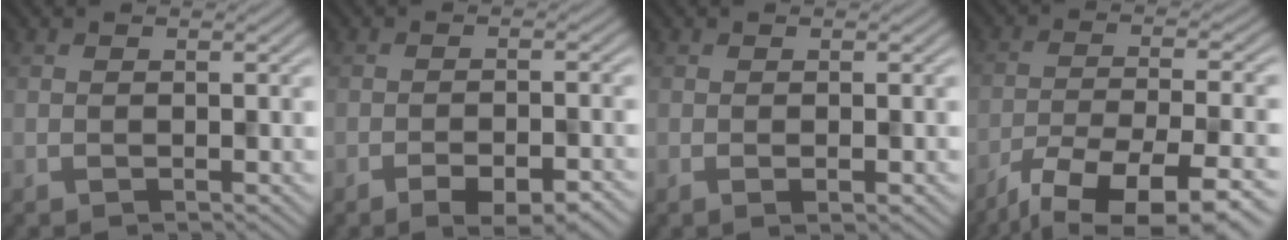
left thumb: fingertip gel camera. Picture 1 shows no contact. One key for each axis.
{"total": 4.7, "fx": -3.2, "fy": 1.3, "fz": 3.3, "tx": -0.048, "ty": 0.006, "tz": -0.043}
{"total": 1.2, "fx": -0.4, "fy": 0.2, "fz": 1.1, "tx": -0.019, "ty": -0.005, "tz": -0.007}
{"total": 13.3, "fx": -10.2, "fy": 3.2, "fz": 8.0, "tx": -0.145, "ty": -0.023, "tz": -0.147}